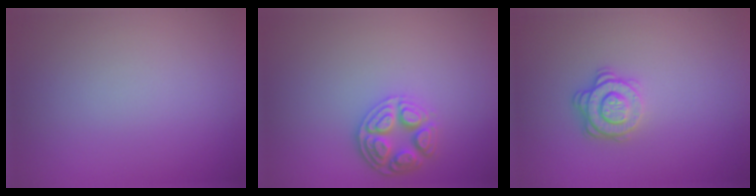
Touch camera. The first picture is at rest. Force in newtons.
{"total": 3.4, "press": 3.0, "slide": 1.6}
{"total": 3.0, "press": 2.6, "slide": 1.5}